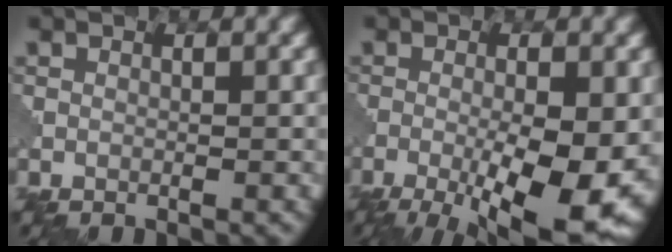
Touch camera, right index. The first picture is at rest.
{"total": 11.6, "force": [-3.7, 3.4, 10.4], "torque": [-0.154, -0.011, -0.052]}